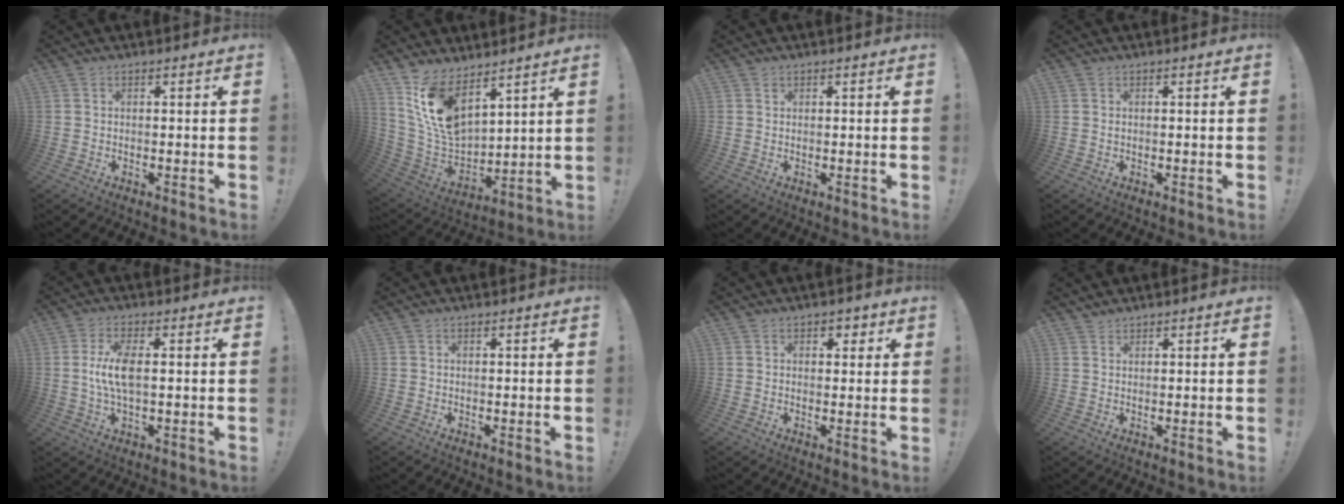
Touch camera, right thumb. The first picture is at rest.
{"total": 14.7, "force": [9.2, 7.5, 8.7], "torque": [-0.174, -0.066, 0.177]}
{"total": 0.8, "force": [0.8, 0.3, 0.1], "torque": [0.007, -0.005, 0.014]}
{"total": 0.0}
{"total": 8.0, "force": [0.3, 3.0, 7.5], "torque": [-0.145, -0.005, 0.000]}
{"total": 0.0}
{"total": 2.8, "force": [1.4, 2.1, 1.2], "torque": [-0.003, -0.004, 0.021]}
{"total": 1.6, "force": [1.5, 0.4, 0.2], "torque": [0.005, -0.008, 0.027]}